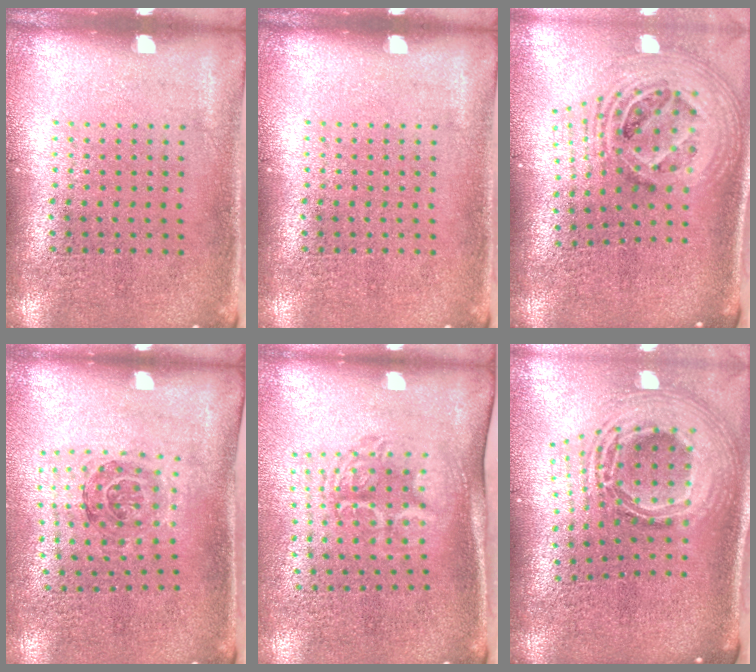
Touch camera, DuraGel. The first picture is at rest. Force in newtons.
{"total": 0.0}
{"total": 2.7, "press": 1.9, "slide": 1.9}
{"total": 1.1, "press": 1.0, "slide": 0.3}
{"total": 1.7, "press": 1.3, "slide": 1.1}
{"total": 3.0, "press": 2.0, "slide": 2.2}